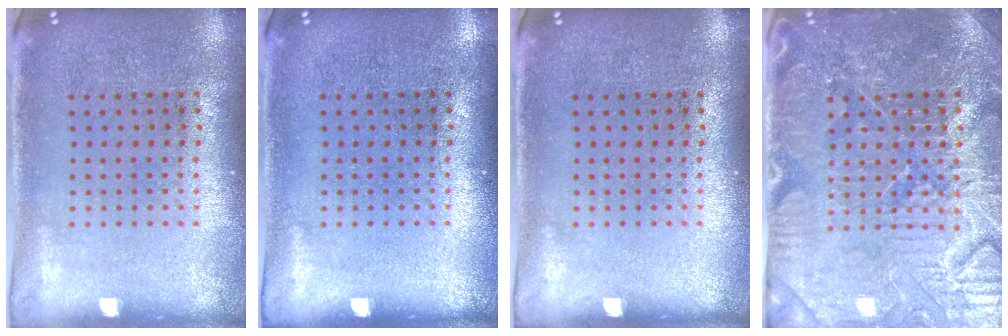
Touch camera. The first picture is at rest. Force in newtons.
{"total": 0.0}
{"total": 0.0}
{"total": 4.9, "press": 4.7, "slide": 1.4}